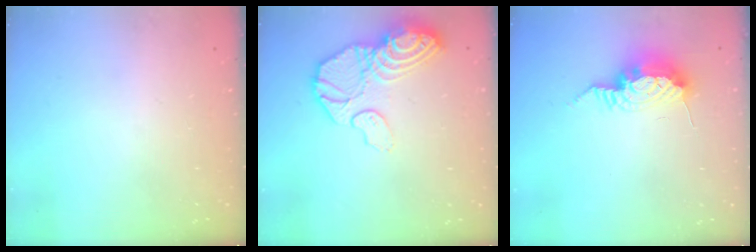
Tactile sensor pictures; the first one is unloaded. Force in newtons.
{"total": 15.5, "press": 15.5, "slide": 1.4}
{"total": 10.8, "press": 10.7, "slide": 1.5}